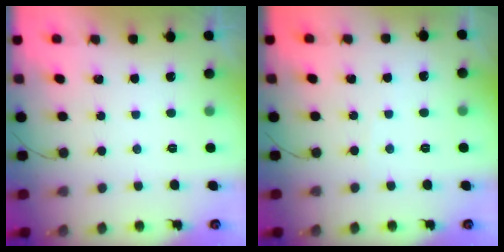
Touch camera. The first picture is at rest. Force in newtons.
{"total": 2.3, "press": 2.2, "slide": 0.3}